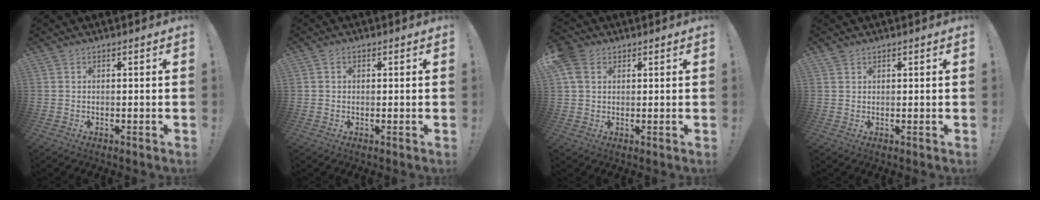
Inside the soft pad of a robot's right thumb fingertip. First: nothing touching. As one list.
[{"total": 1.0, "force": [0.1, 1.0, 0.3], "torque": [-0.008, 0.005, 0.001]}, {"total": 7.1, "force": [2.8, 5.0, 4.1], "torque": [-0.081, -0.002, 0.054]}, {"total": 1.3, "force": [1.0, 0.8, 0.2], "torque": [0.004, -0.007, 0.017]}]